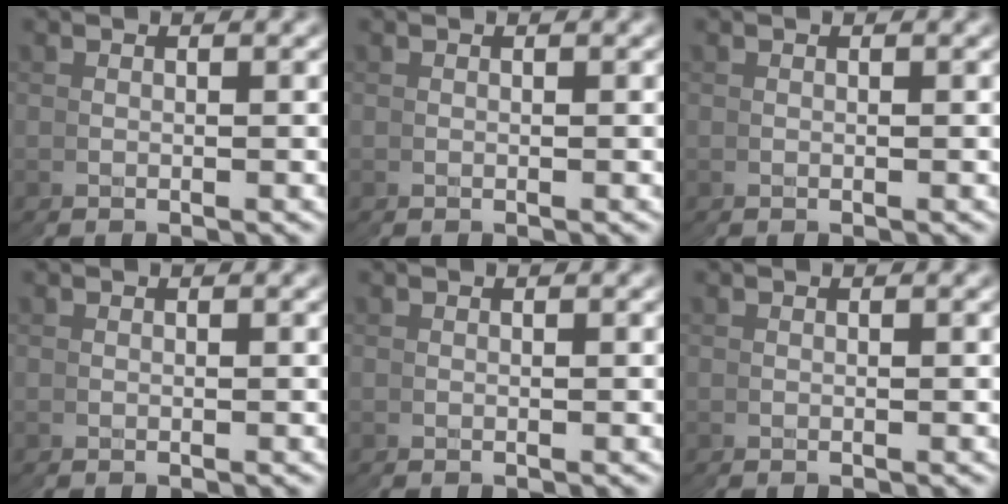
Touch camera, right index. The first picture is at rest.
{"total": 0.0}
{"total": 0.0}
{"total": 0.0}
{"total": 0.0}
{"total": 0.0}